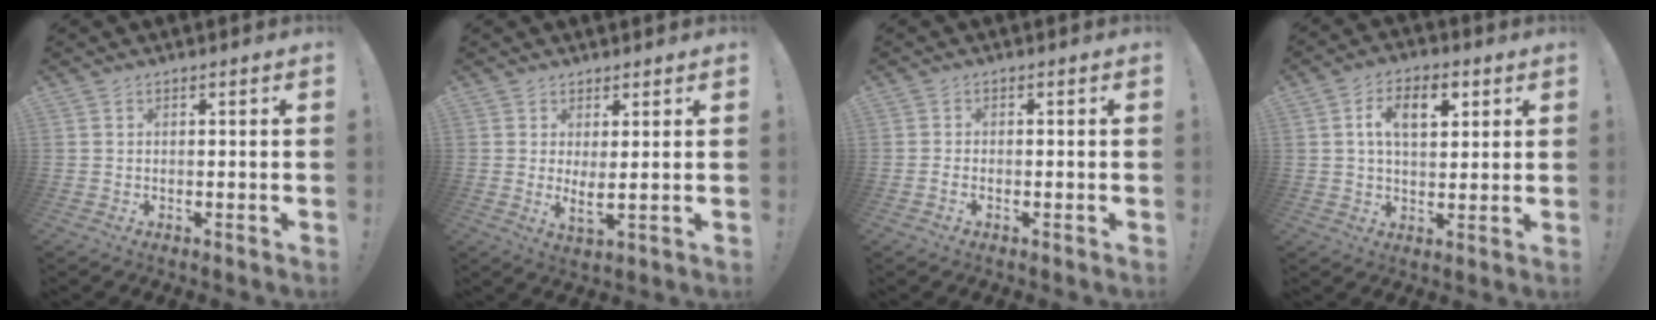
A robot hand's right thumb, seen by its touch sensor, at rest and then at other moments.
{"total": 3.7, "force": [1.7, 0.1, 3.3], "torque": [-0.046, -0.024, 0.029]}
{"total": 1.1, "force": [-0.9, 0.4, 0.5], "torque": [-0.014, 0.003, -0.014]}
{"total": 10.1, "force": [3.1, 5.9, 7.6], "torque": [-0.117, 0.011, 0.053]}